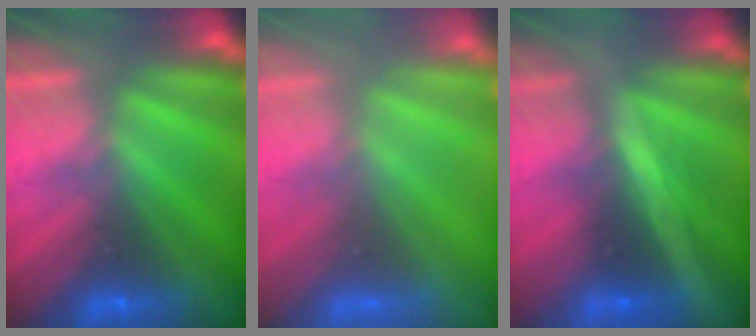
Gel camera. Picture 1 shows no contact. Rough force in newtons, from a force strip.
{"total": 3.2}
{"total": 1.7}